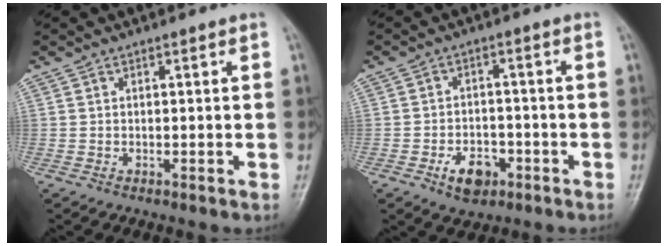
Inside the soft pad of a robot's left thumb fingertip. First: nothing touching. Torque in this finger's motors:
{"motor_torque": [0.39, 1.49, 0.43, 0.34, 0.01]}